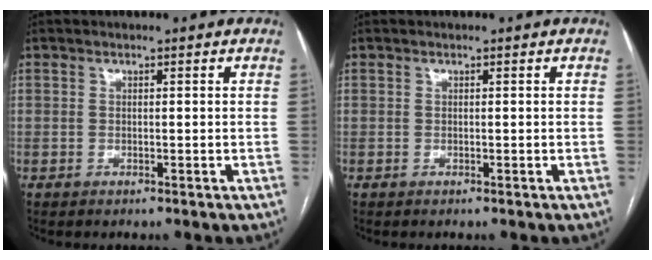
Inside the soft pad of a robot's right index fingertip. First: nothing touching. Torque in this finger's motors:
{"motor_torque": [0.00, 0.00, 0.00, 0.00]}